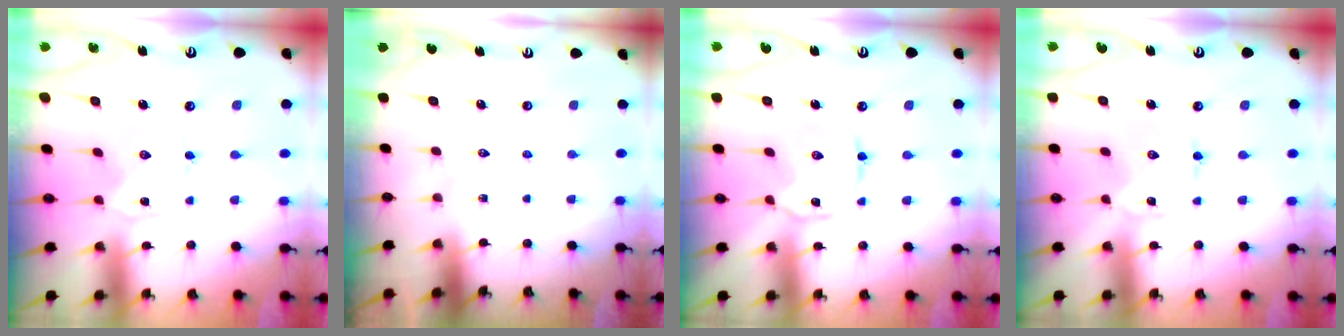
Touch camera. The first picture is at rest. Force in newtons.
{"total": 0.0}
{"total": 4.1, "press": 4.1, "slide": 0.4}
{"total": 0.8, "press": 0.8, "slide": 0.2}